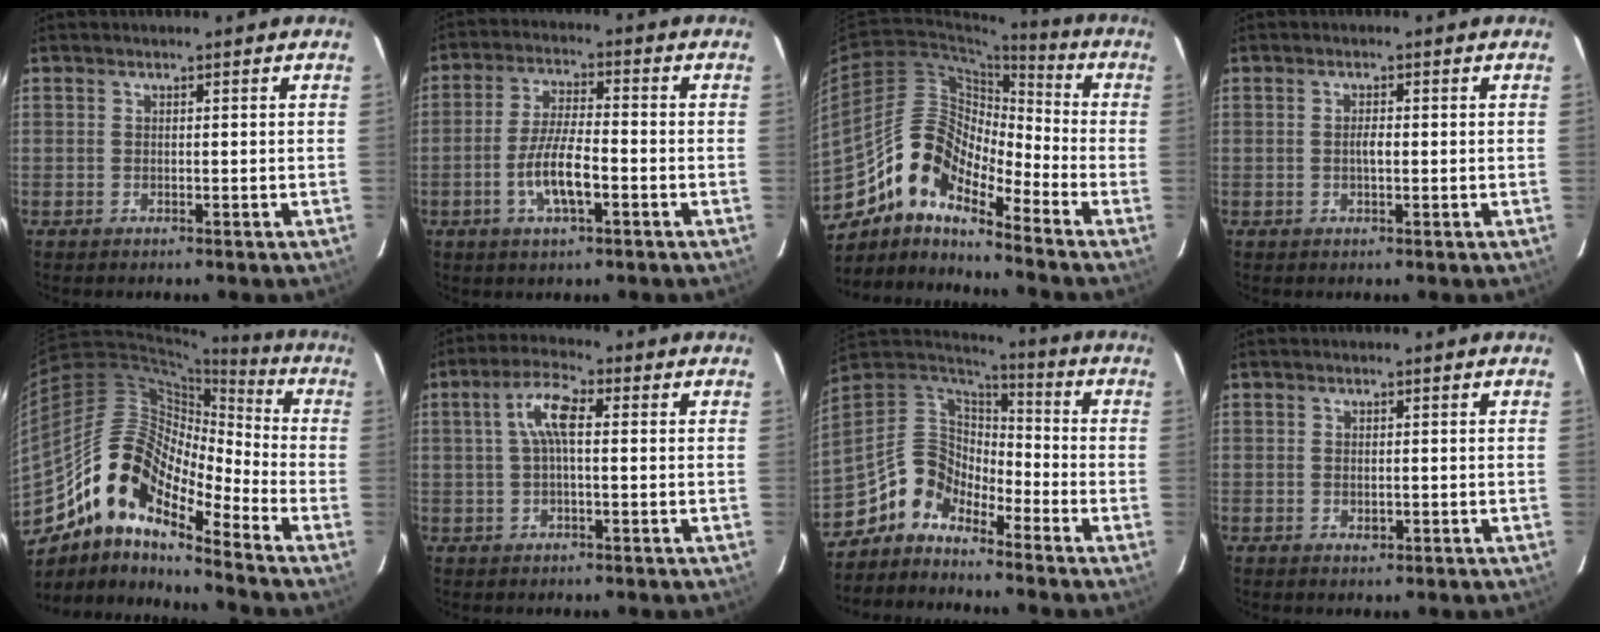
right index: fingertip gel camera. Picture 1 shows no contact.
{"total": 8.2, "force": [-3.0, 2.1, 7.3], "torque": [-0.147, -0.001, -0.056]}
{"total": 13.2, "force": [-9.6, 4.8, 7.6], "torque": [-0.131, 0.015, -0.198]}
{"total": 1.5, "force": [0.0, 0.5, 1.4], "torque": [-0.026, 0.002, -0.002]}
{"total": 15.9, "force": [-11.1, 5.5, 10.0], "torque": [-0.164, 0.008, -0.229]}
{"total": 6.0, "force": [0.9, 1.8, 5.6], "torque": [-0.111, 0.016, 0.016]}
{"total": 10.3, "force": [-8.0, 5.7, 3.0], "torque": [-0.064, 0.033, -0.169]}
{"total": 1.2, "force": [-0.2, 0.9, 0.8], "torque": [-0.013, 0.000, -0.001]}